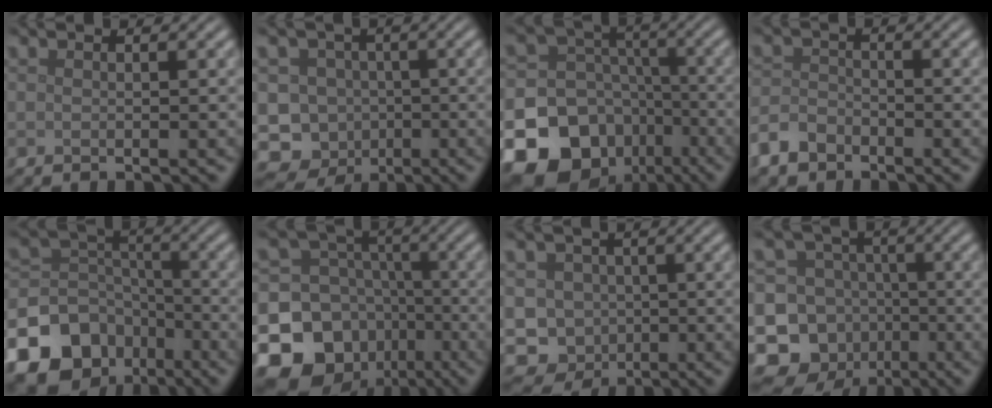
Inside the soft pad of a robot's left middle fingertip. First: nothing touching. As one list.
[{"total": 11.0, "force": [-4.5, 9.7, 2.5], "torque": [-0.038, -0.015, -0.098]}, {"total": 22.2, "force": [-11.2, 18.1, 6.2], "torque": [-0.137, -0.072, -0.202]}, {"total": 3.0, "force": [-2.2, 1.7, 1.0], "torque": [-0.021, 0.000, -0.056]}, {"total": 16.7, "force": [-10.0, 12.5, 4.9], "torque": [-0.122, -0.058, -0.176]}, {"total": 18.6, "force": [-8.3, 15.5, 5.8], "torque": [-0.135, -0.044, -0.150]}, {"total": 8.5, "force": [-2.3, 7.9, 2.3], "torque": [-0.026, -0.002, -0.069]}, {"total": 14.8, "force": [-6.2, 13.1, 2.9], "torque": [-0.097, -0.021, -0.106]}]